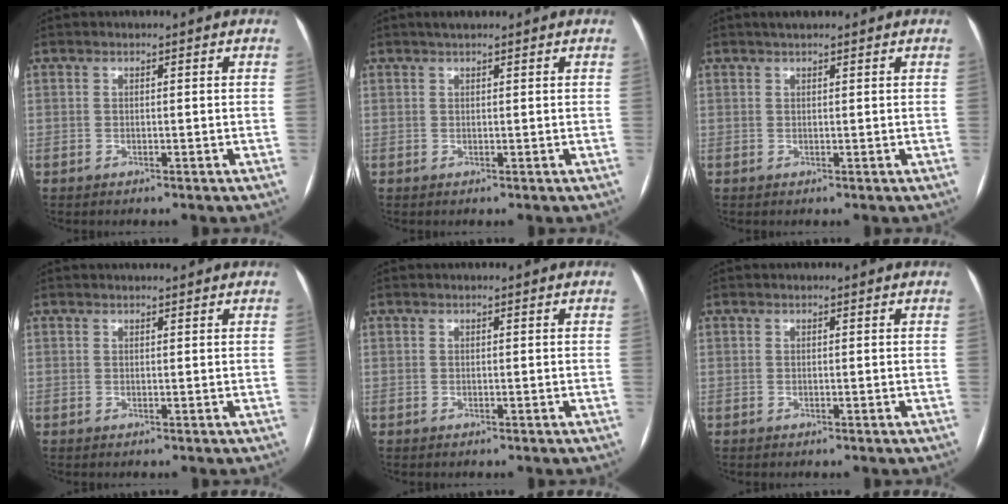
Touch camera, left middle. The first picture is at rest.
{"total": 1.8, "force": [1.5, 0.3, 1.0], "torque": [-0.016, 0.014, 0.024]}
{"total": 2.0, "force": [1.6, 0.4, 1.1], "torque": [-0.016, 0.016, 0.026]}
{"total": 2.0, "force": [1.8, 0.2, 0.8], "torque": [-0.009, 0.016, 0.028]}
{"total": 0.0}
{"total": 0.0}